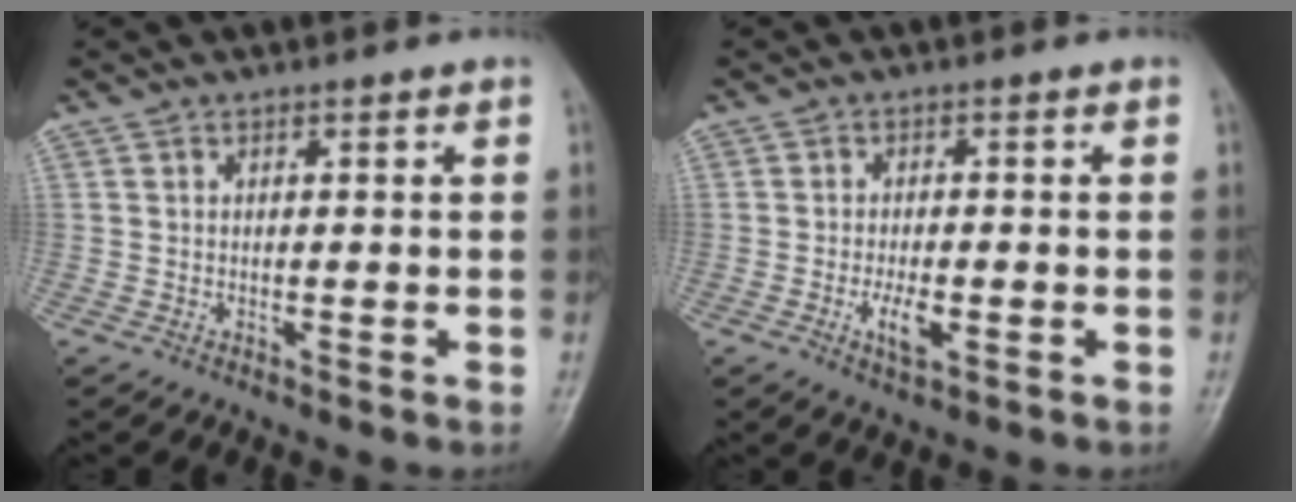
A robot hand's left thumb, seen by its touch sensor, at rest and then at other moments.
{"total": 4.3, "force": [-1.3, 1.8, 3.6], "torque": [-0.068, 0.000, -0.021]}